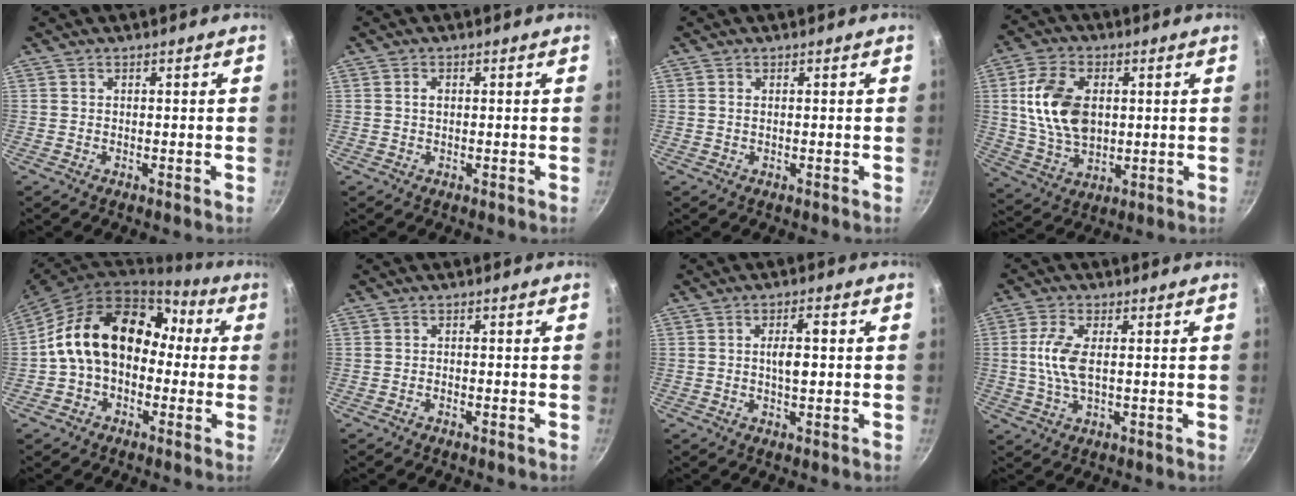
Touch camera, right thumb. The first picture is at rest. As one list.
[{"total": 1.3, "force": [0.3, 0.9, 1.0], "torque": [-0.016, 0.004, 0.004]}, {"total": 0.7, "force": [0.2, 0.4, 0.5], "torque": [-0.010, 0.001, 0.003]}, {"total": 14.1, "force": [2.0, 9.1, 10.5], "torque": [-0.180, -0.007, 0.043]}, {"total": 18.3, "force": [0.5, 13.3, 12.5], "torque": [-0.175, 0.062, -0.004]}, {"total": 0.8, "force": [-0.6, 0.1, 0.4], "torque": [-0.013, 0.006, -0.012]}, {"total": 4.5, "force": [0.1, 1.6, 4.2], "torque": [-0.064, 0.006, -0.001]}, {"total": 6.8, "force": [0.5, 2.9, 6.1], "torque": [-0.137, 0.003, 0.008]}]